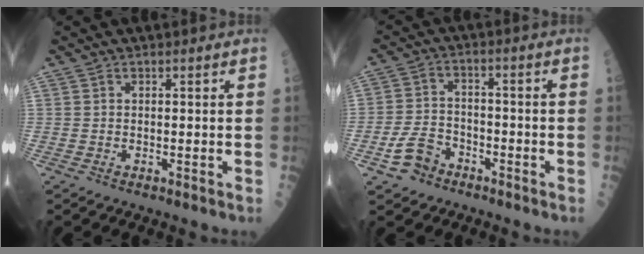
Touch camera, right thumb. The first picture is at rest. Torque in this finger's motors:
{"motor_torque": [0.59, -0.03, 0.22, -0.56, 0.04]}